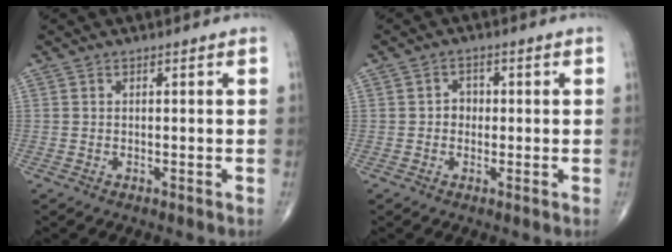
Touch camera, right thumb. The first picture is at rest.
{"total": 2.5, "force": [-0.2, 2.2, 1.1], "torque": [0.003, 0.008, -0.009]}